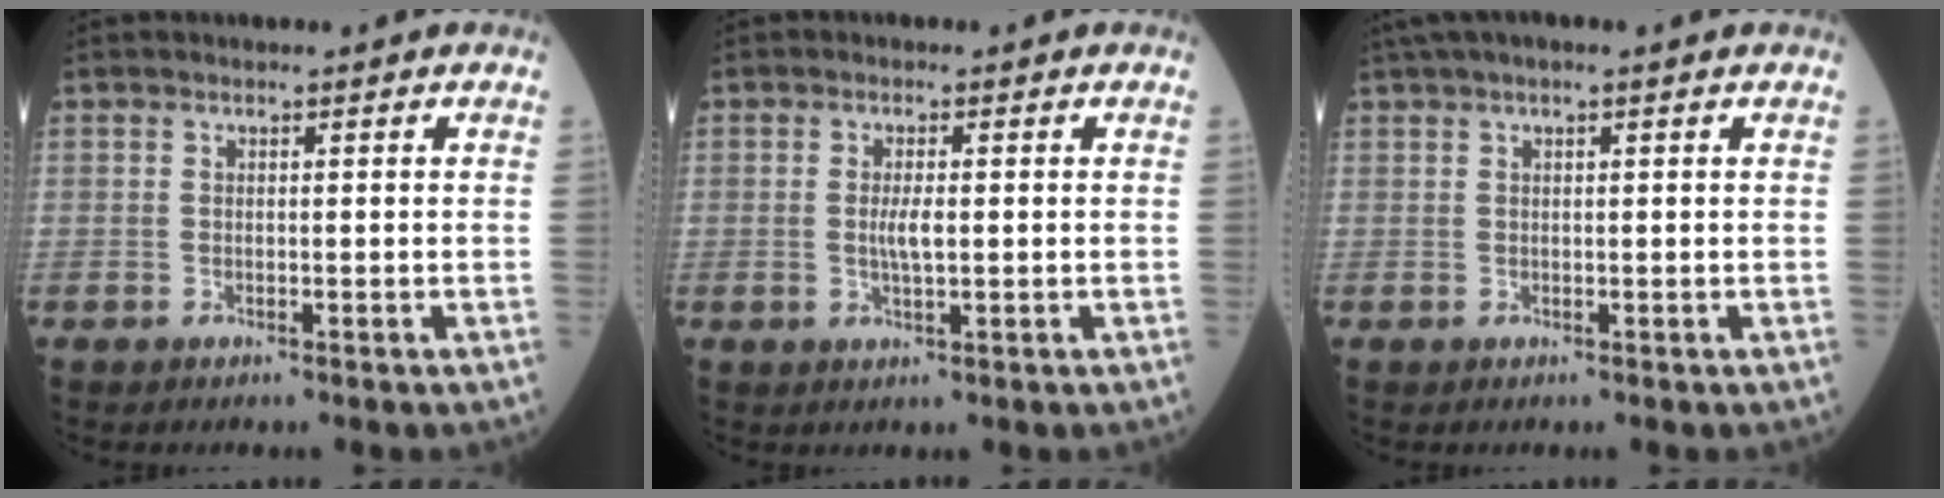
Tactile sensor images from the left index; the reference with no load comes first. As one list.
[{"total": 2.6, "force": [0.0, 0.5, 2.6], "torque": [-0.054, -0.002, 0.001]}, {"total": 4.2, "force": [2.9, 0.3, 3.0], "torque": [-0.057, 0.035, 0.050]}]